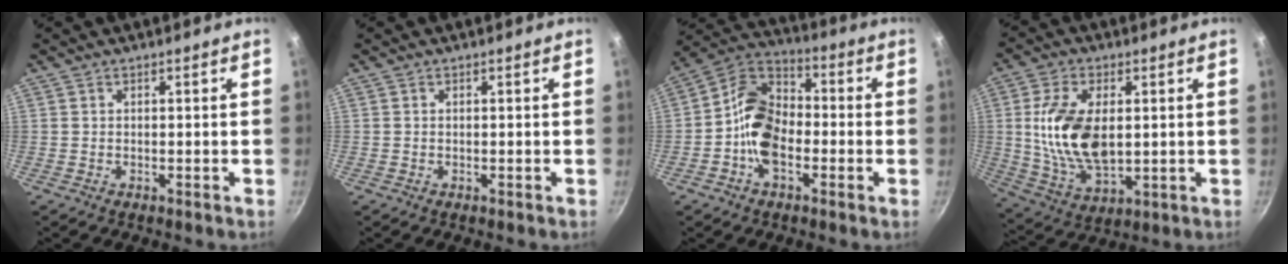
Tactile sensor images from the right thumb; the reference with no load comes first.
{"total": 0.0}
{"total": 11.8, "force": [-2.7, 7.9, 8.3], "torque": [-0.121, 0.040, -0.071]}
{"total": 15.0, "force": [1.6, 8.4, 12.4], "torque": [-0.223, -0.012, 0.038]}